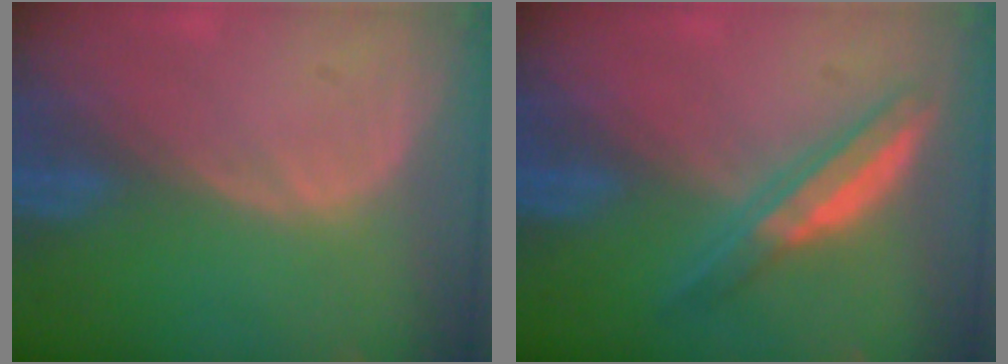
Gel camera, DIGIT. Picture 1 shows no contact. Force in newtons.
{"total": 5.2, "press": 5.1, "slide": 0.9}